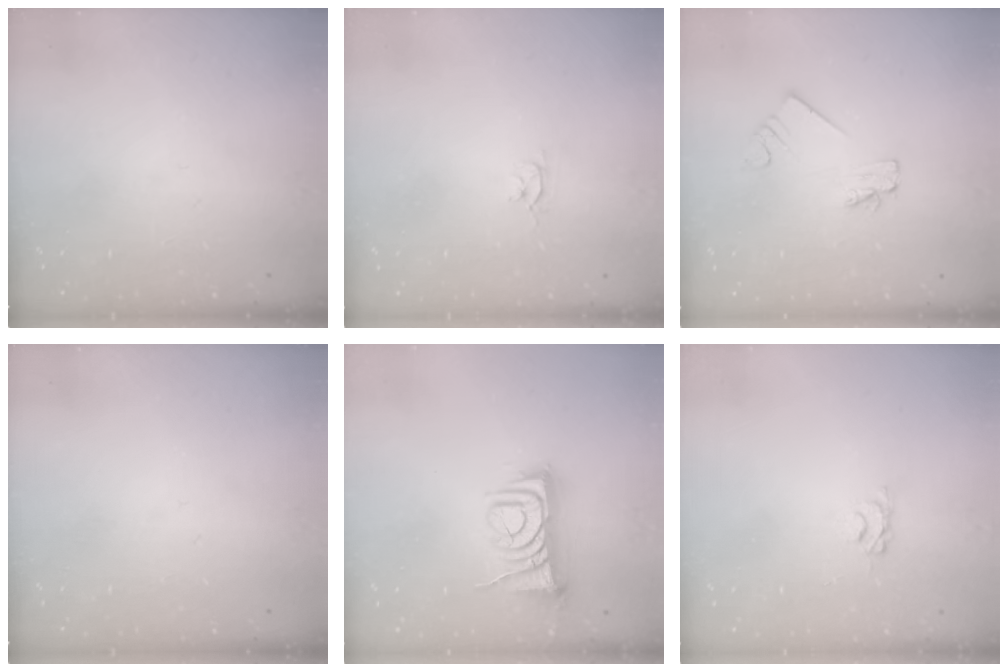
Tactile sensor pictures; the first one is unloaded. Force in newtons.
{"total": 2.6, "press": 2.6, "slide": 0.3}
{"total": 2.0, "press": 2.0, "slide": 0.1}
{"total": 0.0}
{"total": 8.1, "press": 8.1, "slide": 0.6}
{"total": 3.1, "press": 3.0, "slide": 0.5}